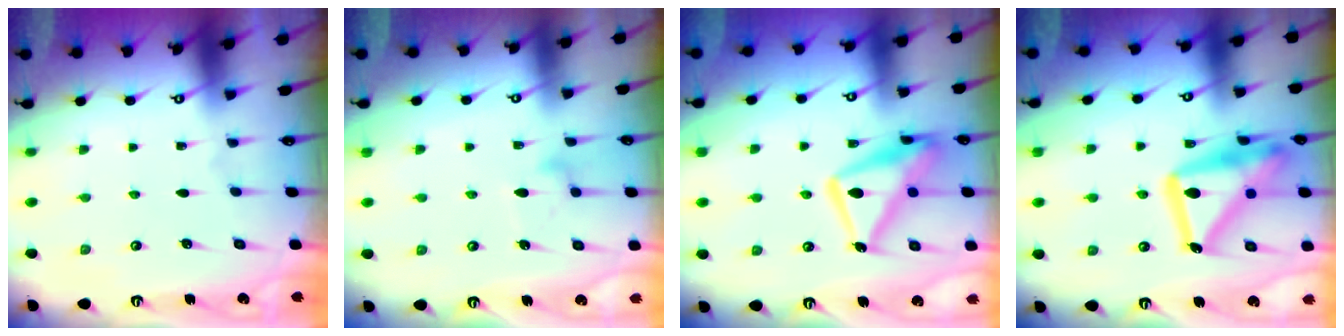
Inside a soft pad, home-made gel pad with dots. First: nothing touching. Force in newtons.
{"total": 11.3, "press": 11.2, "slide": 0.6}
{"total": 16.2, "press": 16.1, "slide": 1.5}
{"total": 22.8, "press": 22.8, "slide": 1.8}